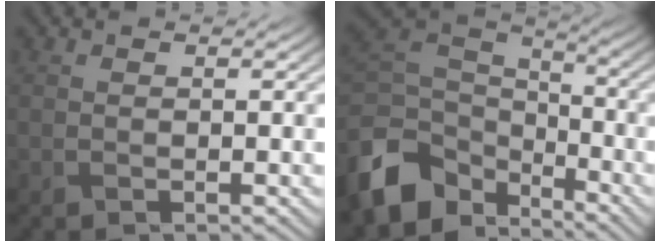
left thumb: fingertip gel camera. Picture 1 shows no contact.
{"total": 12.3, "force": [-6.3, 8.5, 6.3], "torque": [-0.181, -0.018, -0.117]}